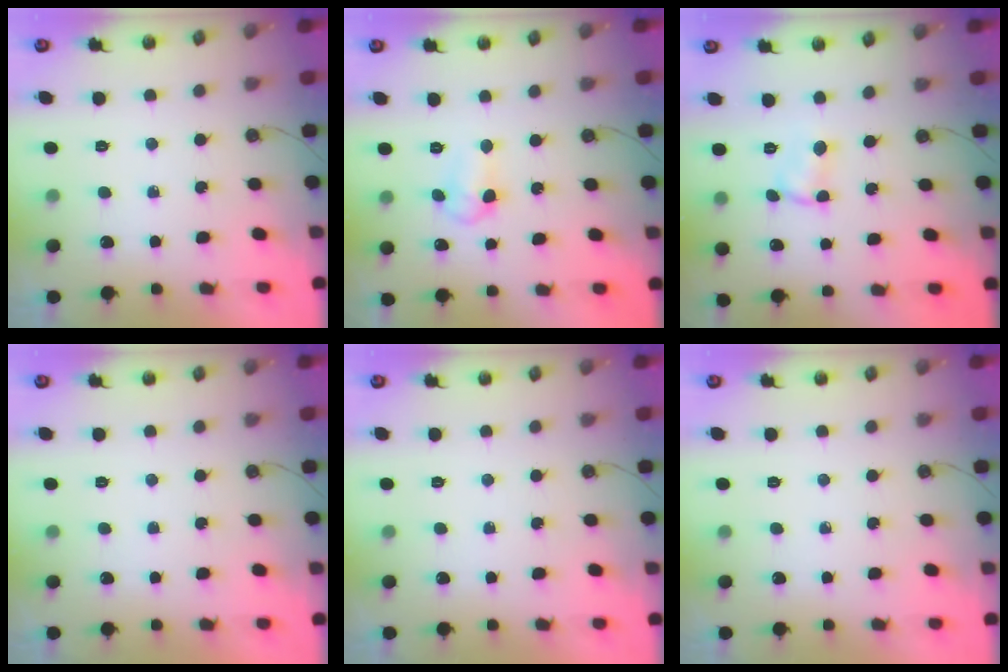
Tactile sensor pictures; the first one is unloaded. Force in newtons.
{"total": 6.0, "press": 4.8, "slide": 3.6}
{"total": 1.9, "press": 1.9, "slide": 0.3}
{"total": 0.0}
{"total": 0.0}
{"total": 0.0}